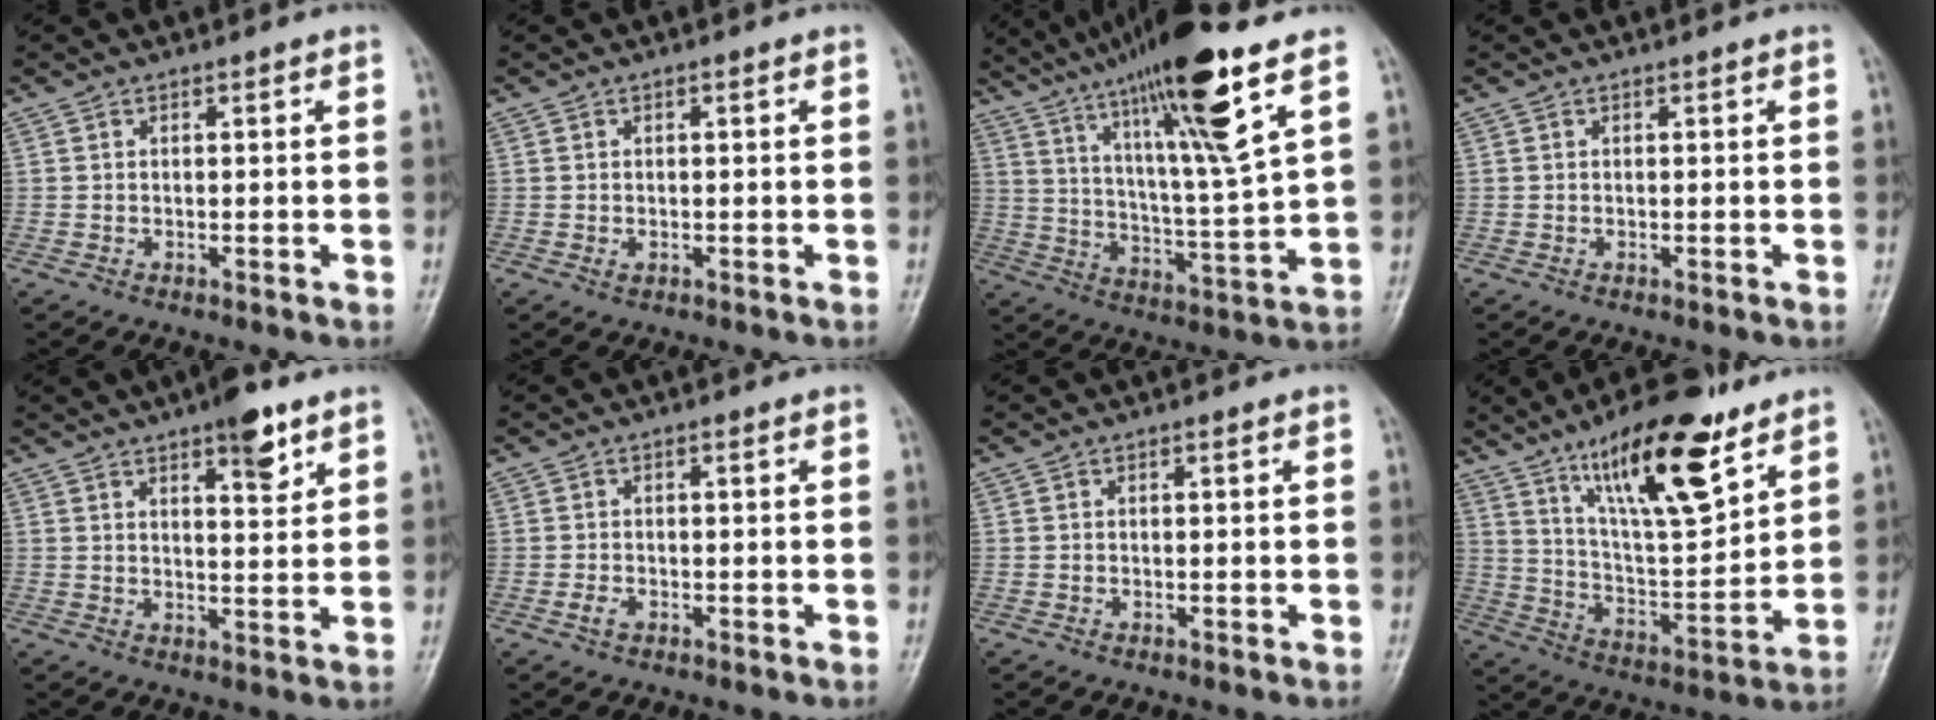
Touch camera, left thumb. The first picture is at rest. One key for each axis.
{"total": 1.2, "fx": -0.1, "fy": 0.8, "fz": 0.9, "tx": -0.013, "ty": 0.003, "tz": 0.000}
{"total": 20.7, "fx": 12.4, "fy": 1.5, "fz": 16.5, "tx": -0.271, "ty": -0.047, "tz": 0.211}
{"total": 0.0}
{"total": 7.0, "fx": 4.3, "fy": 2.2, "fz": 5.1, "tx": -0.058, "ty": -0.023, "tz": 0.059}
{"total": 1.7, "fx": -0.7, "fy": 1.1, "fz": 1.1, "tx": -0.021, "ty": 0.003, "tz": -0.016}
{"total": 0.0}
{"total": 19.7, "fx": 12.0, "fy": 6.0, "fz": 14.4, "tx": -0.208, "ty": -0.062, "tz": 0.214}